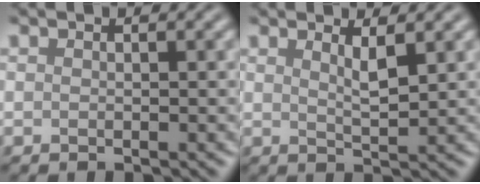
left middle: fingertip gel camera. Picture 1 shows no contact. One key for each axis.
{"total": 2.1, "fx": 1.2, "fy": 0.5, "fz": 1.7, "tx": -0.024, "ty": -0.003, "tz": 0.018}